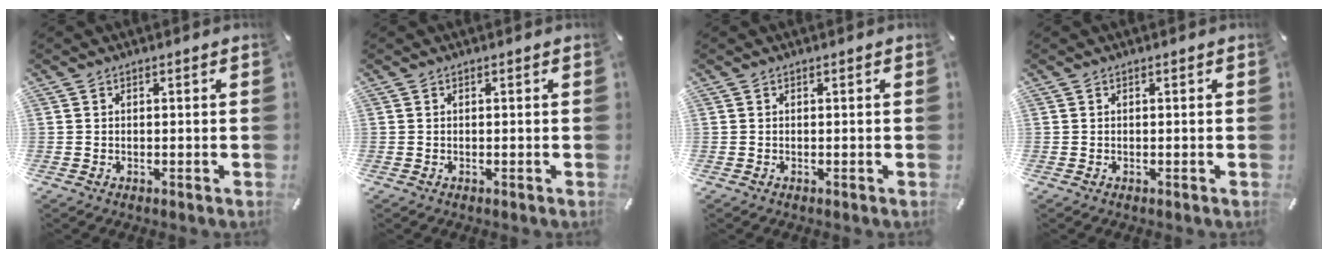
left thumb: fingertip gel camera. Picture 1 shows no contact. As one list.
[{"total": 0.0}, {"total": 0.0}, {"total": 0.0}]